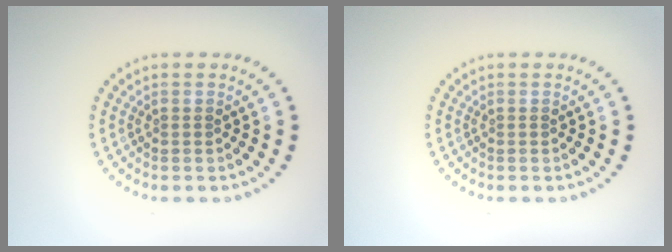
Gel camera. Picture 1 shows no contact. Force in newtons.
{"total": 0.0}